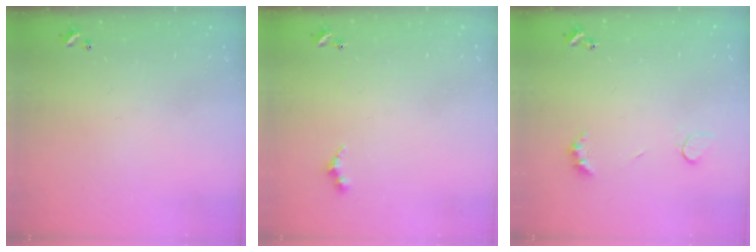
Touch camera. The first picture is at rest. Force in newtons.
{"total": 4.0, "press": 4.0, "slide": 0.5}
{"total": 4.9, "press": 4.9, "slide": 0.8}